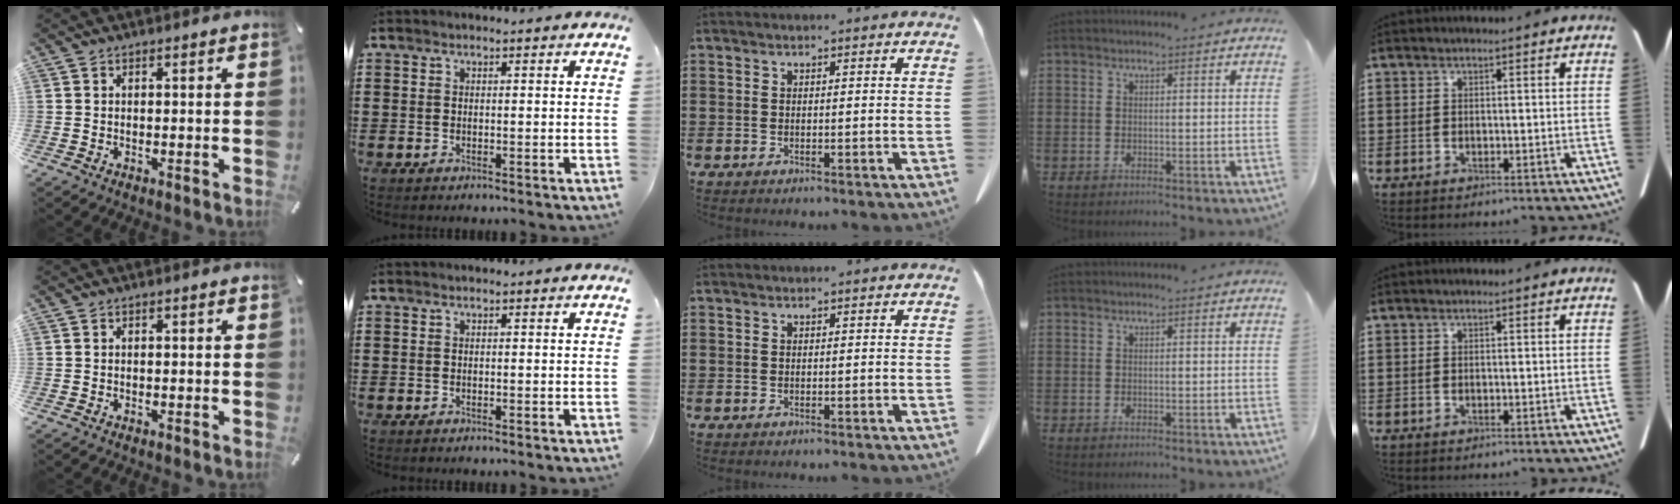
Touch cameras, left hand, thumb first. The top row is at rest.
{}